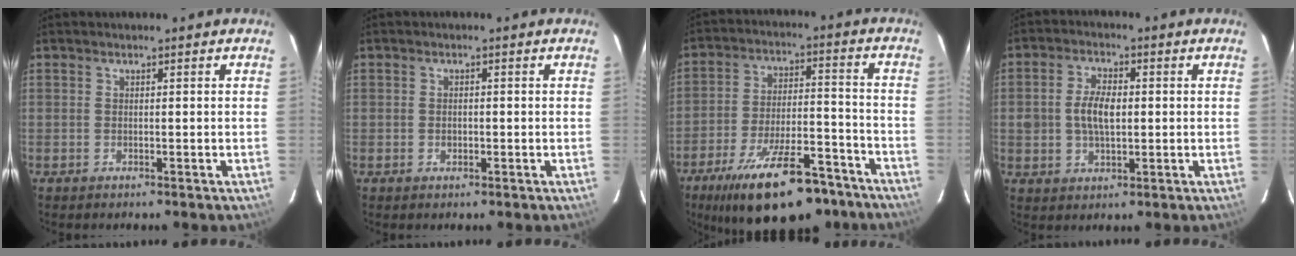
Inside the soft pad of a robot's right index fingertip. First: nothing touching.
{"total": 1.3, "force": [-0.3, 1.1, 0.5], "torque": [-0.009, 0.002, -0.005]}
{"total": 21.9, "force": [-15.6, 8.0, 13.1], "torque": [-0.229, -0.012, -0.226]}
{"total": 6.6, "force": [0.2, 3.8, 5.3], "torque": [-0.103, 0.007, 0.007]}